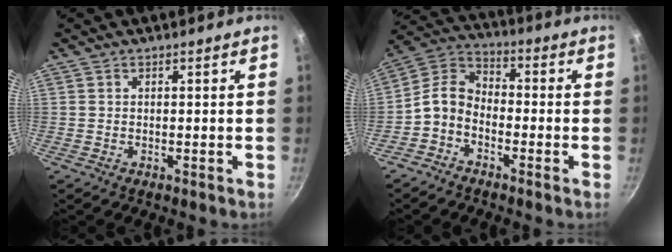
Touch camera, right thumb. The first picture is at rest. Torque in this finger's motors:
{"motor_torque": [0.25, 0.00, -0.10, -0.03, 0.05]}